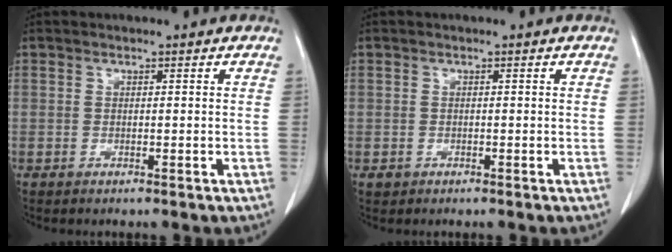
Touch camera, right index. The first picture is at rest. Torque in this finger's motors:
{"motor_torque": [-0.20, -0.01, -0.77, -0.13]}